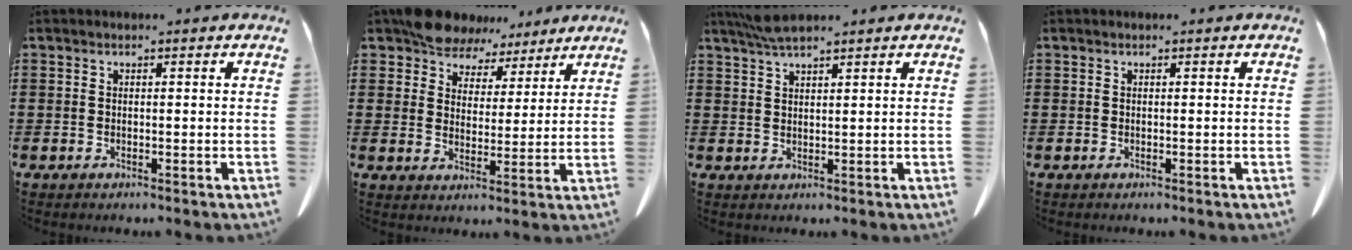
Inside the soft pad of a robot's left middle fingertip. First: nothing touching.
{"total": 7.5, "force": [6.6, 3.4, 1.3], "torque": [-0.052, -0.021, 0.126]}
{"total": 3.6, "force": [2.9, 0.4, 2.1], "torque": [-0.050, 0.001, 0.055]}
{"total": 0.0}